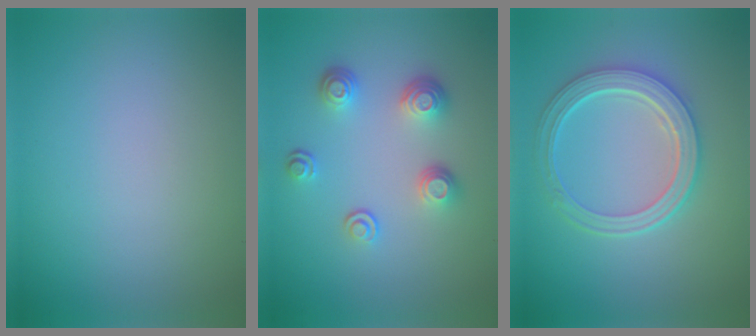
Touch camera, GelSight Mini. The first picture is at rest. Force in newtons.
{"total": 3.4, "press": 2.6, "slide": 2.1}
{"total": 5.3, "press": 4.1, "slide": 3.3}